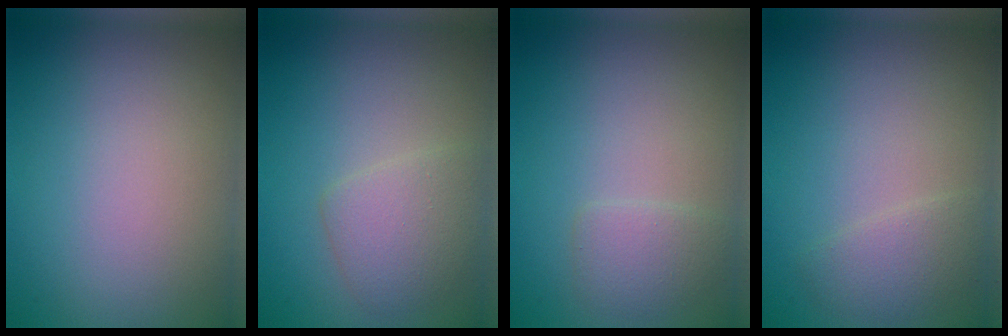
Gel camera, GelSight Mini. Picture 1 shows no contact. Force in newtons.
{"total": 2.9, "press": 2.9, "slide": 0.2}
{"total": 1.7, "press": 1.7, "slide": 0.1}
{"total": 1.9, "press": 1.9, "slide": 0.1}